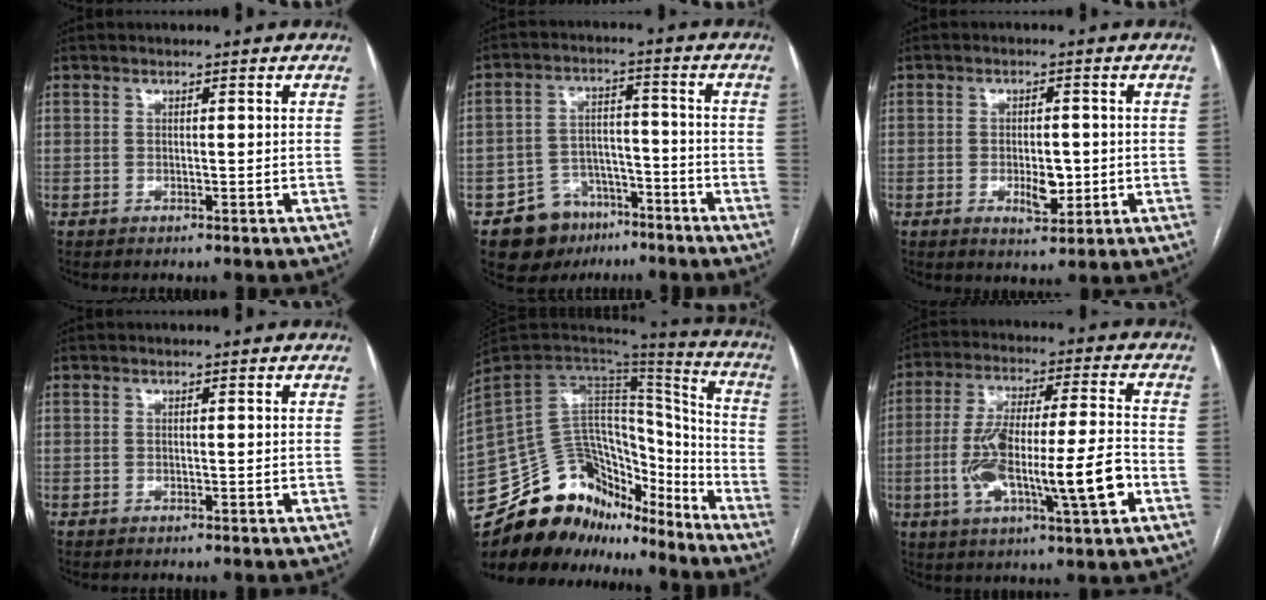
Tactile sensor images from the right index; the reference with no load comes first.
{"total": 9.1, "force": [-6.0, 6.4, 2.6], "torque": [-0.039, 0.021, -0.089]}
{"total": 4.7, "force": [-1.0, 2.2, 4.1], "torque": [-0.062, -0.002, -0.007]}
{"total": 0.0}
{"total": 24.8, "force": [-20.4, 11.2, 8.4], "torque": [-0.183, 0.043, -0.324]}
{"total": 16.1, "force": [-4.3, 2.2, 15.4], "torque": [-0.285, 0.008, -0.067]}